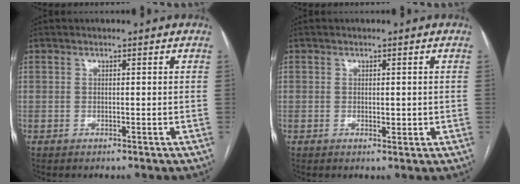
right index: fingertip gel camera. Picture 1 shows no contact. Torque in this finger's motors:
{"motor_torque": [-0.48, 0.87, -0.01, 0.02]}